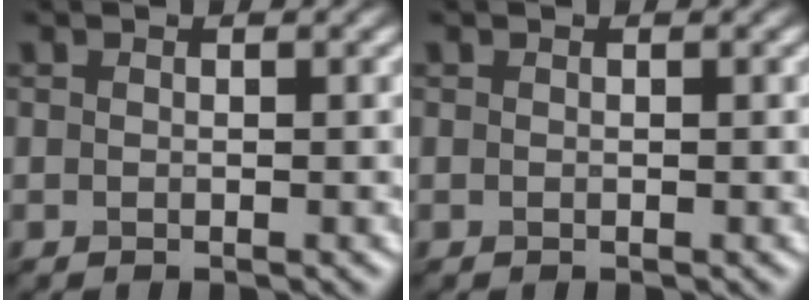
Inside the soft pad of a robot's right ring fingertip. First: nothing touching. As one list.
[{"total": 0.0}]